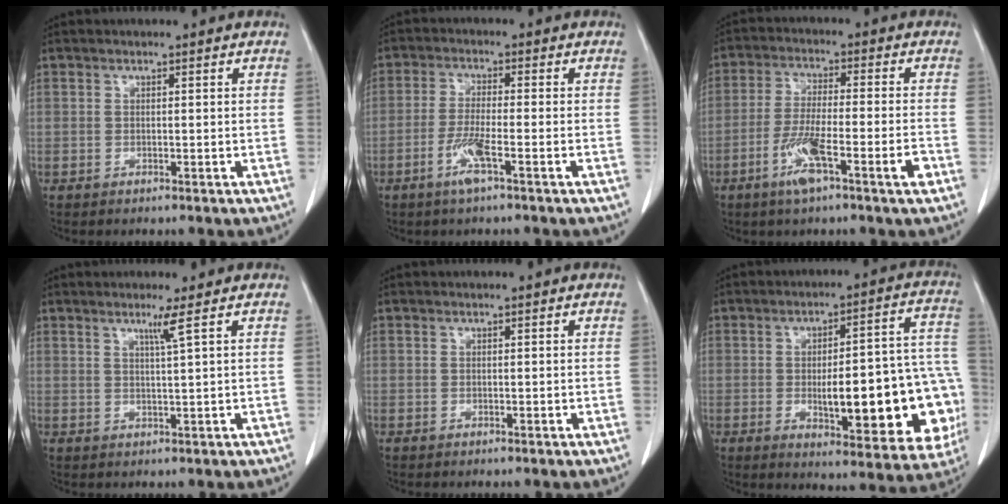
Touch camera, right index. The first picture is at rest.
{"total": 5.0, "force": [-2.5, -0.1, 4.4], "torque": [-0.089, -0.008, -0.051]}
{"total": 9.4, "force": [-4.5, 0.4, 8.2], "torque": [-0.153, -0.005, -0.080]}
{"total": 2.4, "force": [1.3, -1.0, 1.8], "torque": [-0.038, -0.009, 0.029]}
{"total": 0.0}
{"total": 21.9, "force": [-4.3, 5.7, 20.7], "torque": [-0.195, 0.029, -0.036]}